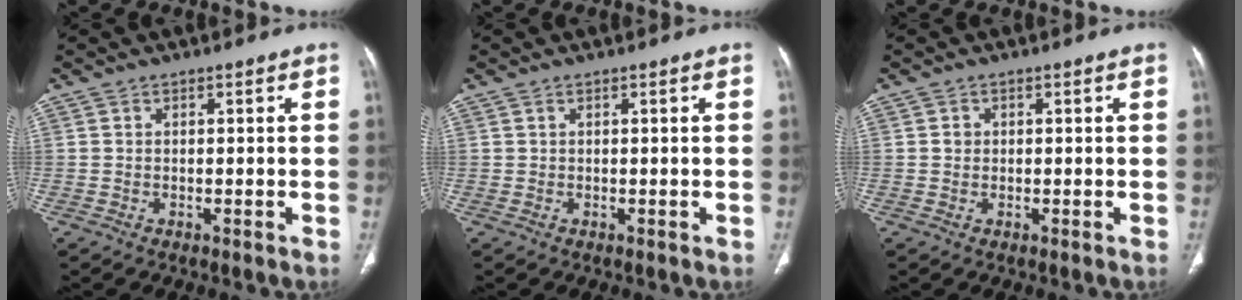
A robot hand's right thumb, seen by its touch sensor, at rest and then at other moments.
{"total": 0.0}
{"total": 1.1, "force": [0.3, 1.0, 0.2], "torque": [0.001, 0.002, 0.004]}